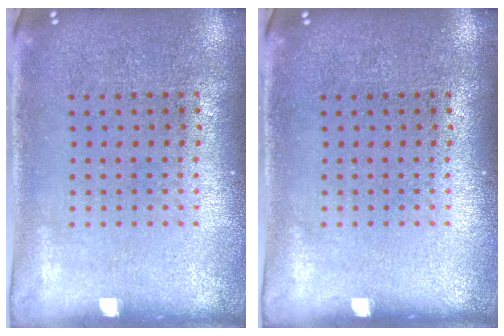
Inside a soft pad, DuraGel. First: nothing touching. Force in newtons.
{"total": 0.0}